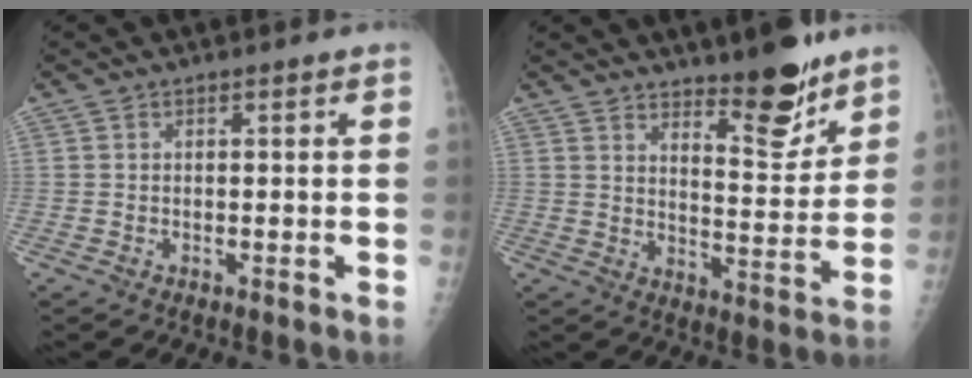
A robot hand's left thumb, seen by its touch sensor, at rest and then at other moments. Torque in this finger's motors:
{"motor_torque": [0.17, 0.24, -0.24, -0.23, 0.04]}